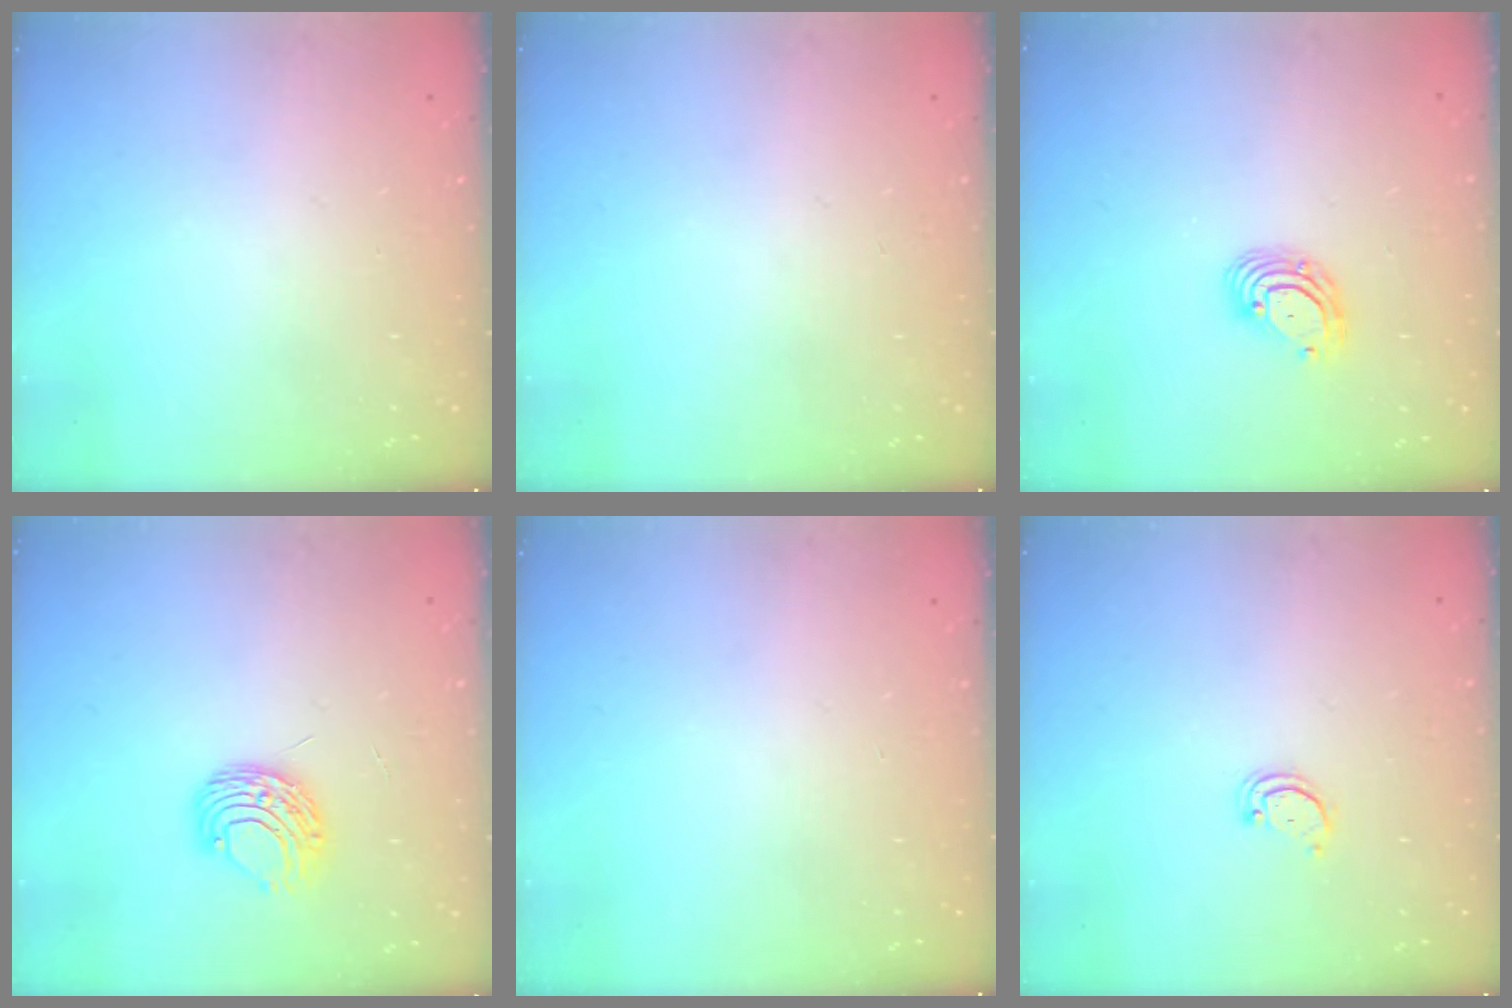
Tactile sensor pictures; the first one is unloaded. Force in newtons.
{"total": 0.0}
{"total": 5.8, "press": 5.7, "slide": 0.8}
{"total": 8.1, "press": 8.1, "slide": 0.5}
{"total": 0.0}
{"total": 2.2, "press": 2.2, "slide": 0.2}